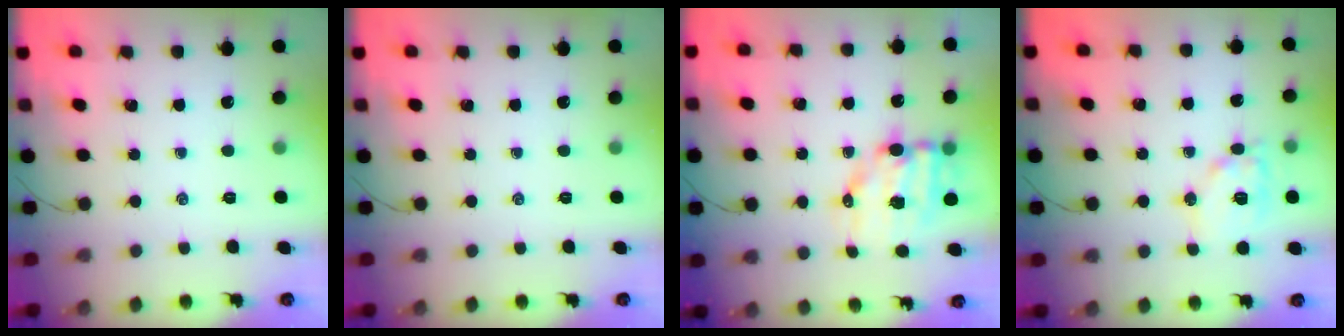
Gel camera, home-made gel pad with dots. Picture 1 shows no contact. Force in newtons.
{"total": 0.0}
{"total": 10.8, "press": 10.7, "slide": 1.5}
{"total": 12.4, "press": 12.3, "slide": 1.2}